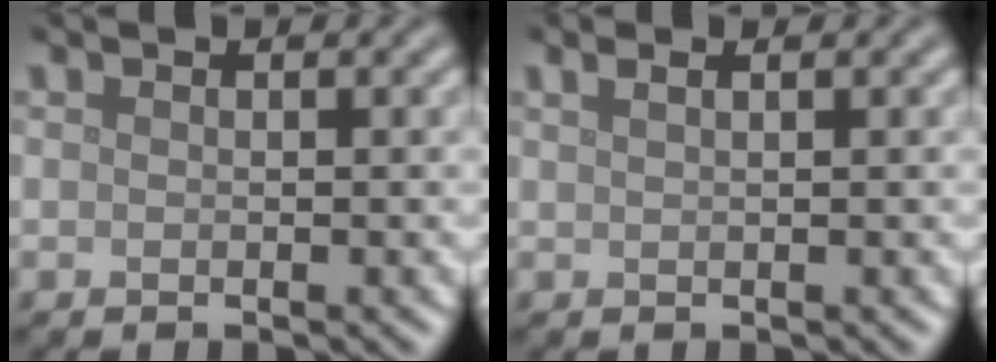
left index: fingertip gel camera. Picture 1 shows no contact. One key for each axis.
{"total": 2.1, "fx": 1.3, "fy": 0.9, "fz": 1.4, "tx": -0.011, "ty": 0.001, "tz": 0.000}